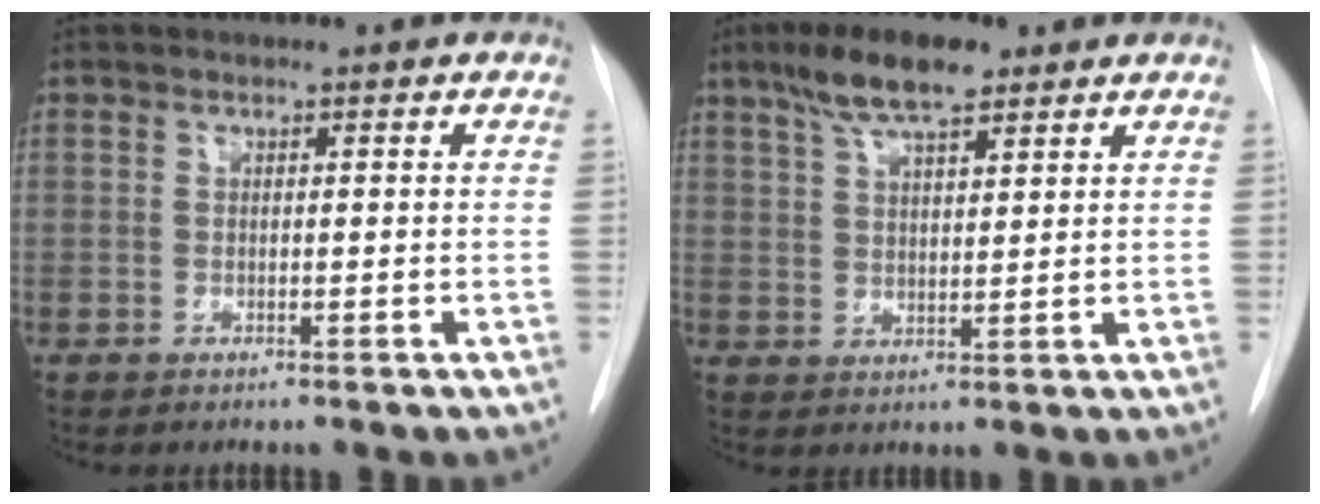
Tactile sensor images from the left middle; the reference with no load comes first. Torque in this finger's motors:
{"motor_torque": [0.77, -0.66, 0.12, 0.11]}